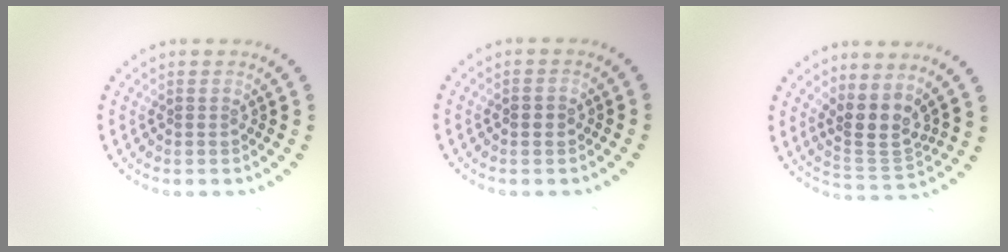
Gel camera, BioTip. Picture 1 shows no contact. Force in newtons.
{"total": 1.2, "press": 1.2, "slide": 0.2}
{"total": 3.6, "press": 2.7, "slide": 2.3}